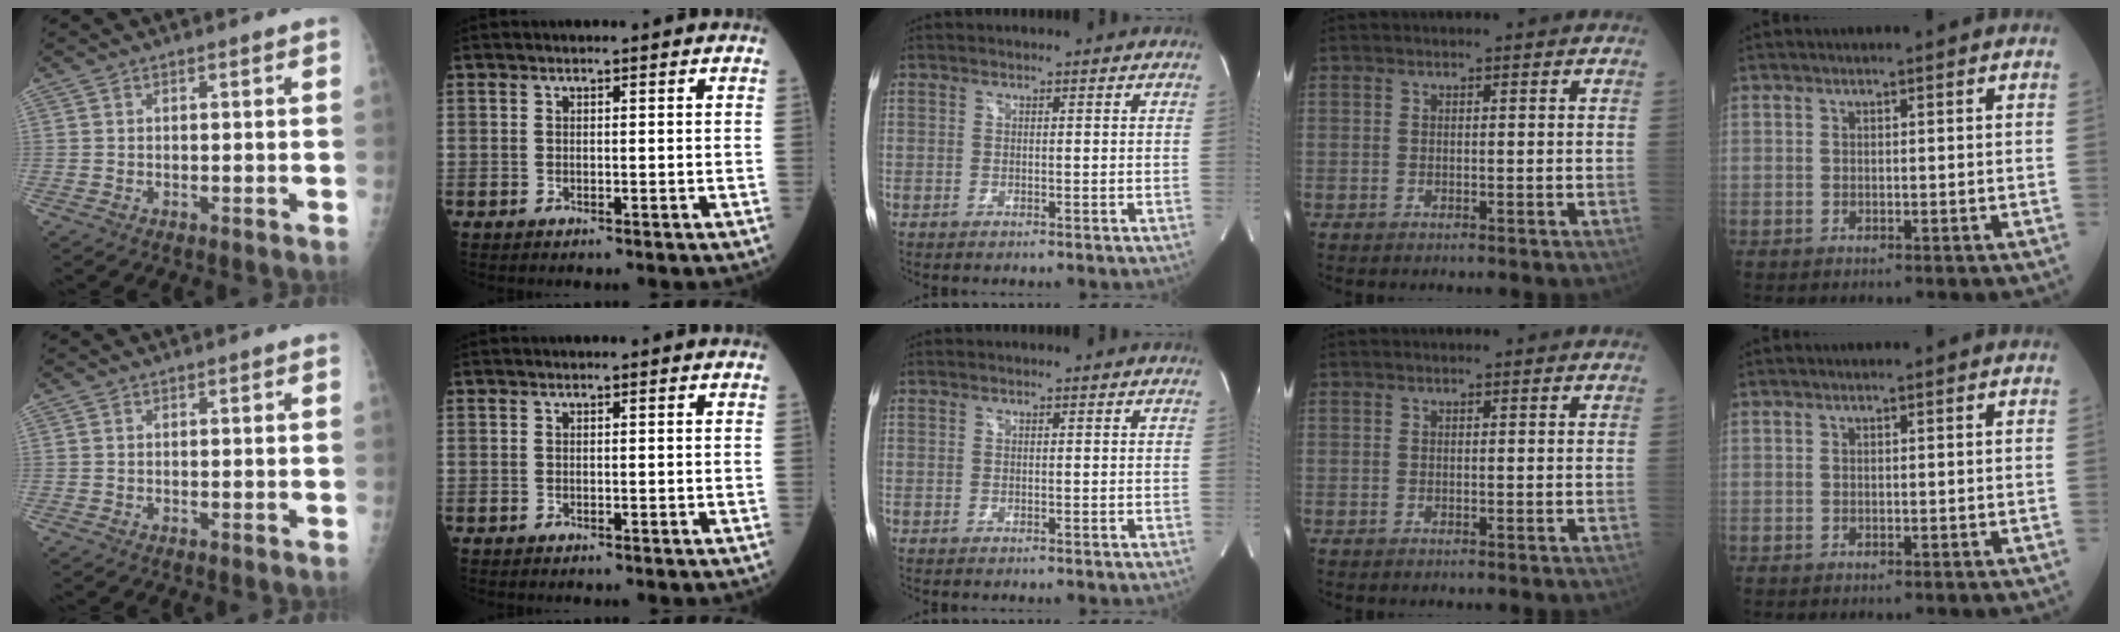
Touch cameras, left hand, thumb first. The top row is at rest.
{}